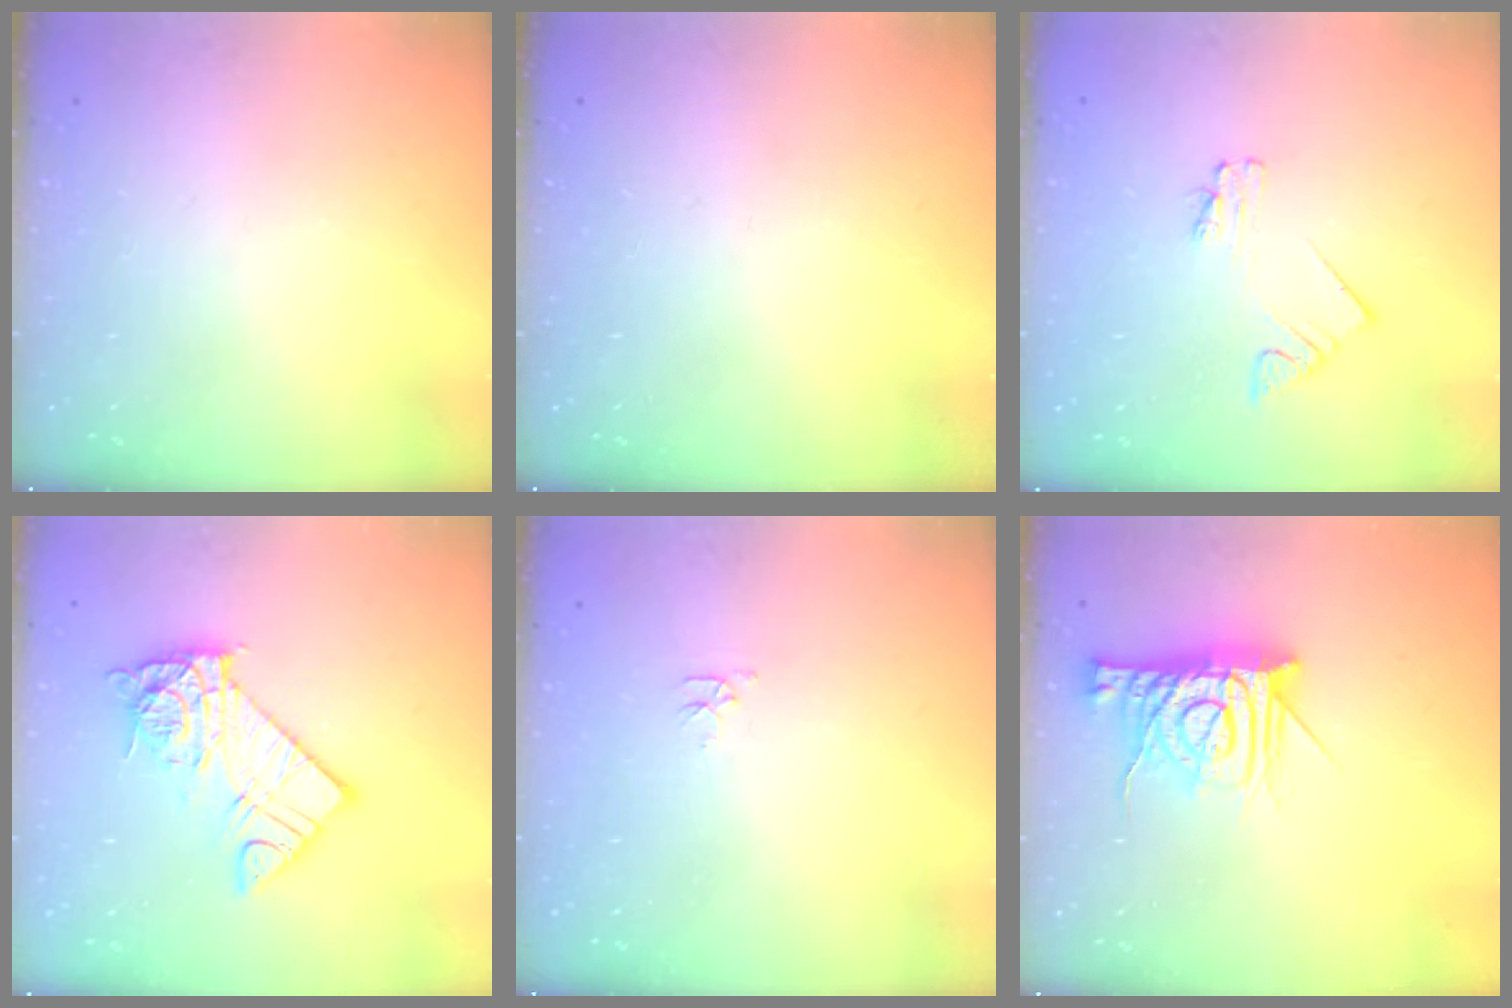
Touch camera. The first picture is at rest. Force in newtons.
{"total": 0.0}
{"total": 2.0, "press": 2.0, "slide": 0.3}
{"total": 11.5, "press": 11.4, "slide": 1.0}
{"total": 2.8, "press": 2.7, "slide": 0.4}
{"total": 14.3, "press": 14.3, "slide": 1.0}